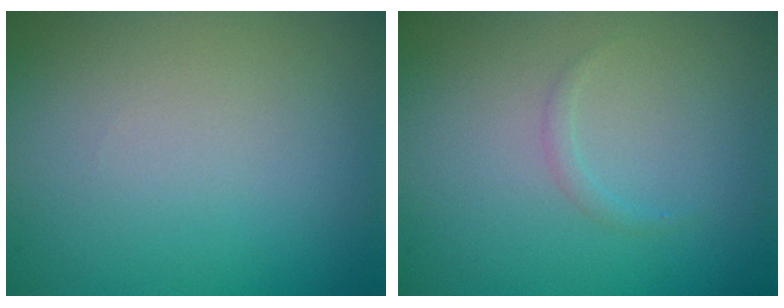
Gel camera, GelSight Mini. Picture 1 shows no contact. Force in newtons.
{"total": 0.7, "press": 0.7, "slide": 0.1}